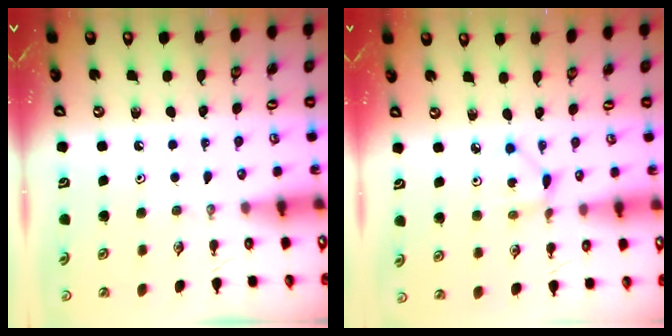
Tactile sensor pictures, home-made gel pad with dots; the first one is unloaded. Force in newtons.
{"total": 2.8, "press": 2.7, "slide": 0.3}